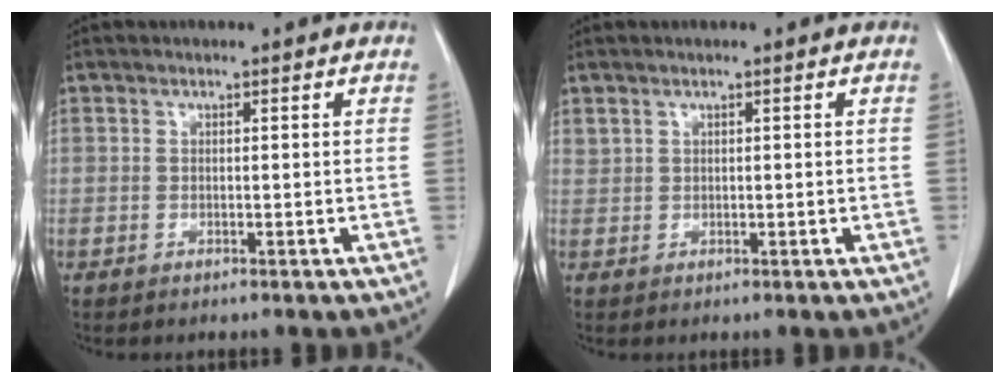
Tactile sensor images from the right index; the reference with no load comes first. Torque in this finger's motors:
{"motor_torque": [-0.05, 0.02, -0.06, 0.00]}